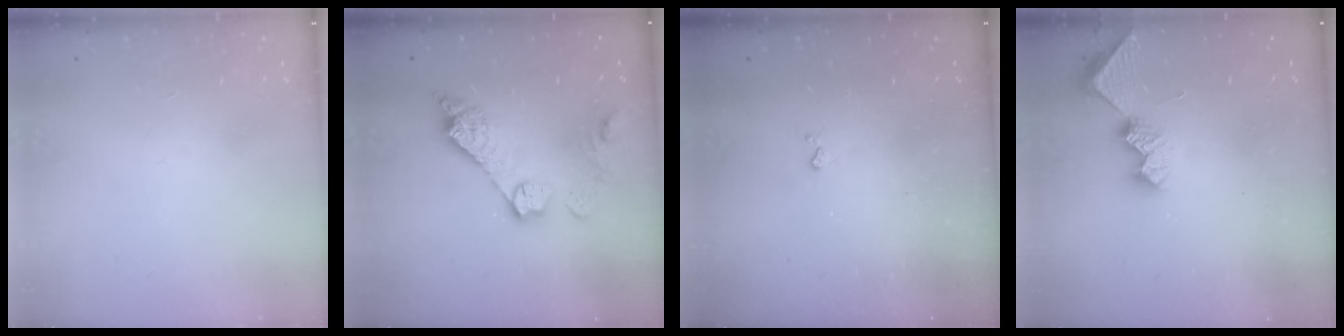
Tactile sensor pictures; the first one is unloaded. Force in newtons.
{"total": 14.7, "press": 14.7, "slide": 0.9}
{"total": 2.9, "press": 2.8, "slide": 0.5}
{"total": 7.5, "press": 7.5, "slide": 0.6}